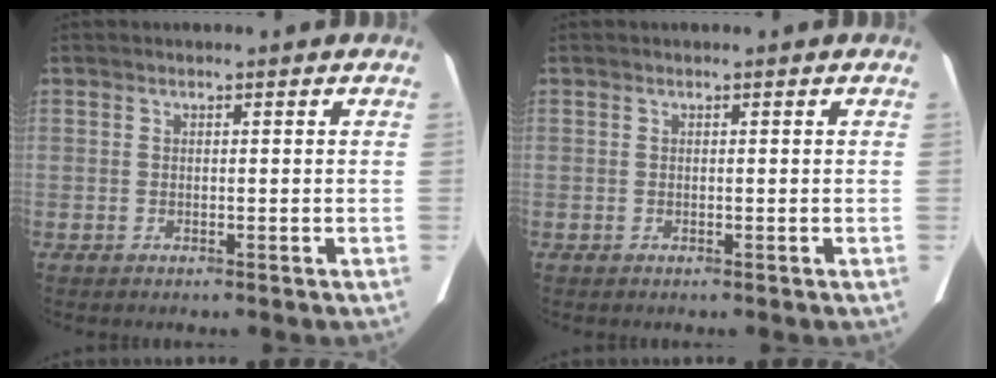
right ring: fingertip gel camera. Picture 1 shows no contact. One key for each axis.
{"total": 0.0}